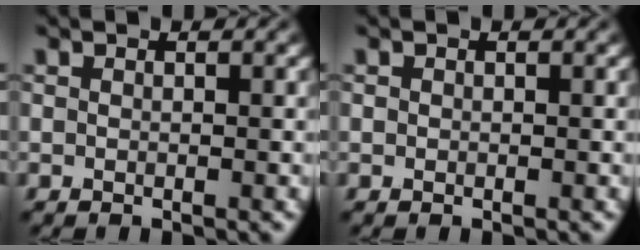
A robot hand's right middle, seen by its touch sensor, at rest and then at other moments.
{"total": 0.0}